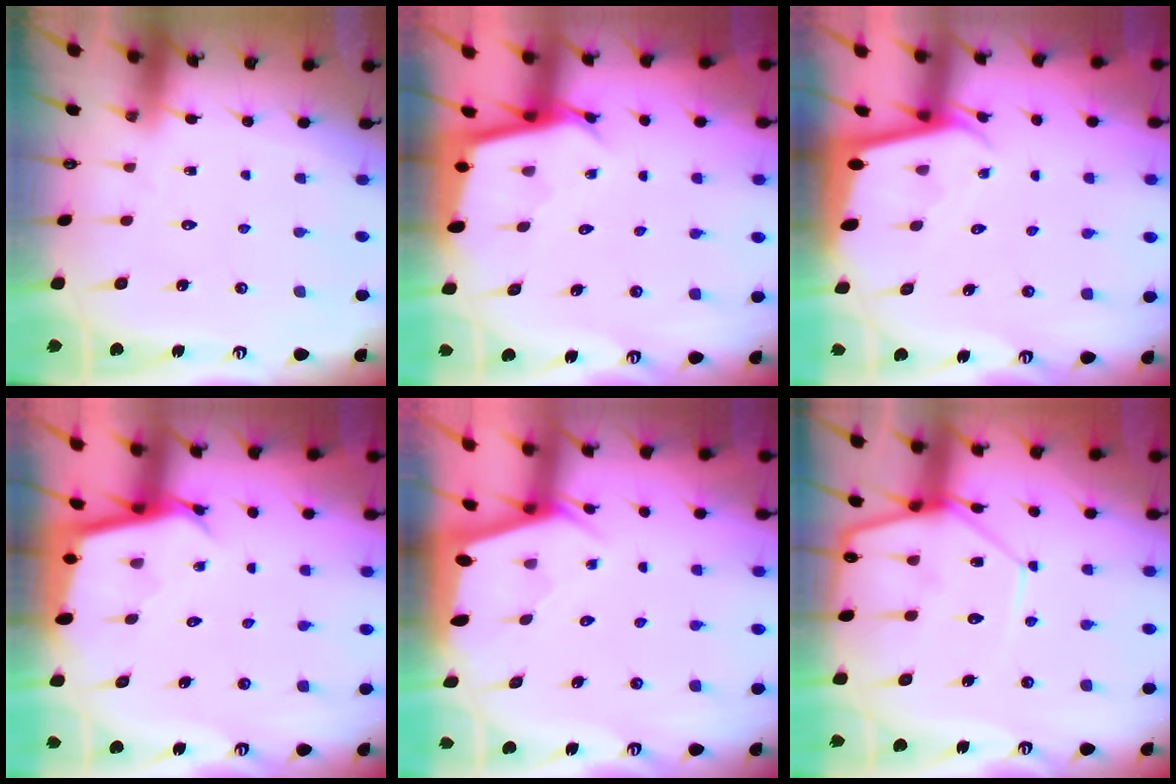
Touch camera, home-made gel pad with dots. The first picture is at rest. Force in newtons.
{"total": 2.7, "press": 2.7, "slide": 0.0}
{"total": 2.1, "press": 2.1, "slide": 0.2}
{"total": 3.0, "press": 3.0, "slide": 0.0}
{"total": 2.2, "press": 2.2, "slide": 0.3}
{"total": 10.9, "press": 10.8, "slide": 1.3}